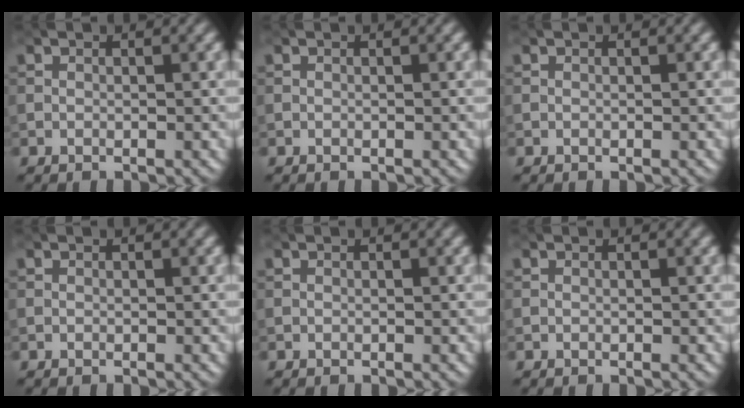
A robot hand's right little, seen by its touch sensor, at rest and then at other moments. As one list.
[{"total": 0.0}, {"total": 0.0}, {"total": 0.0}, {"total": 0.0}, {"total": 0.0}]